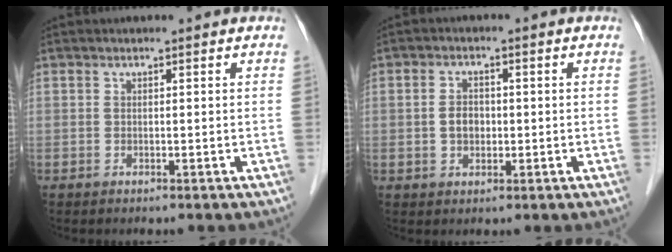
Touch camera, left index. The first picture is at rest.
{"total": 3.4, "force": [-0.2, 2.3, 2.4], "torque": [-0.053, 0.008, -0.002]}